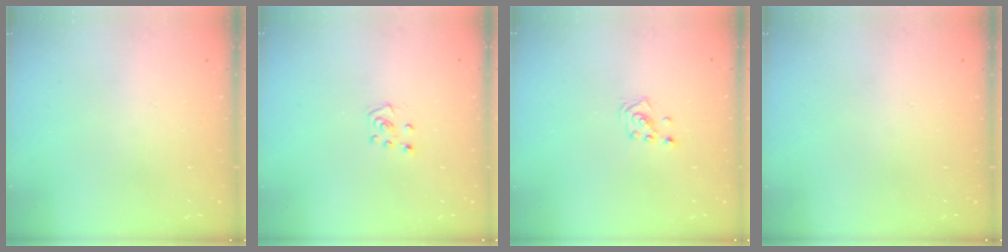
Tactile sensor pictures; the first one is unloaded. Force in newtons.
{"total": 4.8, "press": 4.8, "slide": 0.4}
{"total": 1.4, "press": 1.4, "slide": 0.1}
{"total": 0.0}